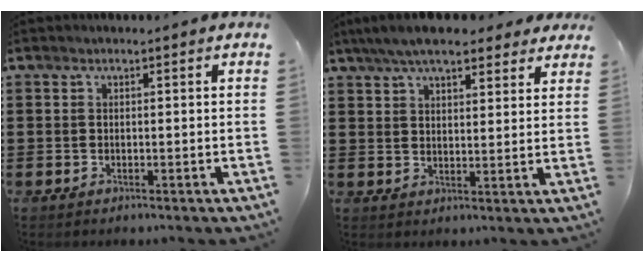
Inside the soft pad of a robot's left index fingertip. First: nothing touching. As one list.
[{"total": 7.4, "force": [6.3, 1.7, 3.6], "torque": [-0.087, -0.005, 0.116]}]